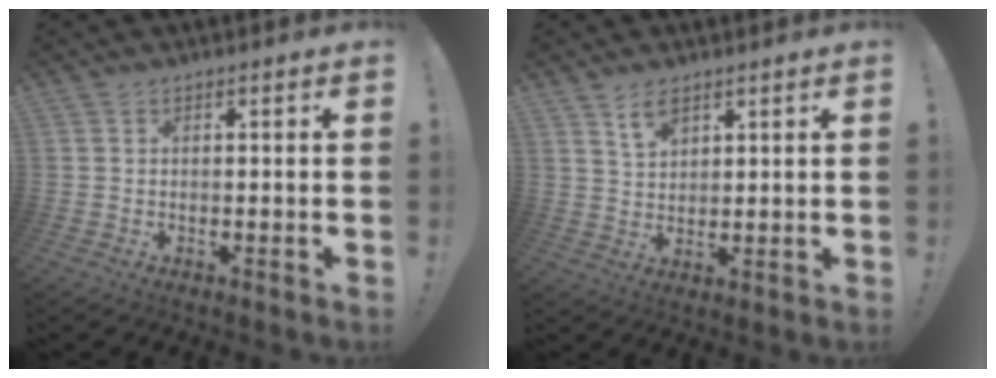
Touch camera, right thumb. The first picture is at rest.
{"total": 5.5, "force": [3.8, 2.7, 2.8], "torque": [-0.041, -0.019, 0.070]}